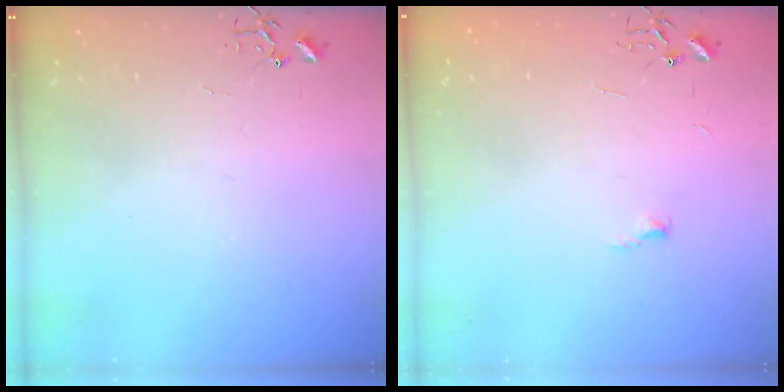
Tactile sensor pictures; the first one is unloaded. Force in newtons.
{"total": 3.5, "press": 3.5, "slide": 0.4}